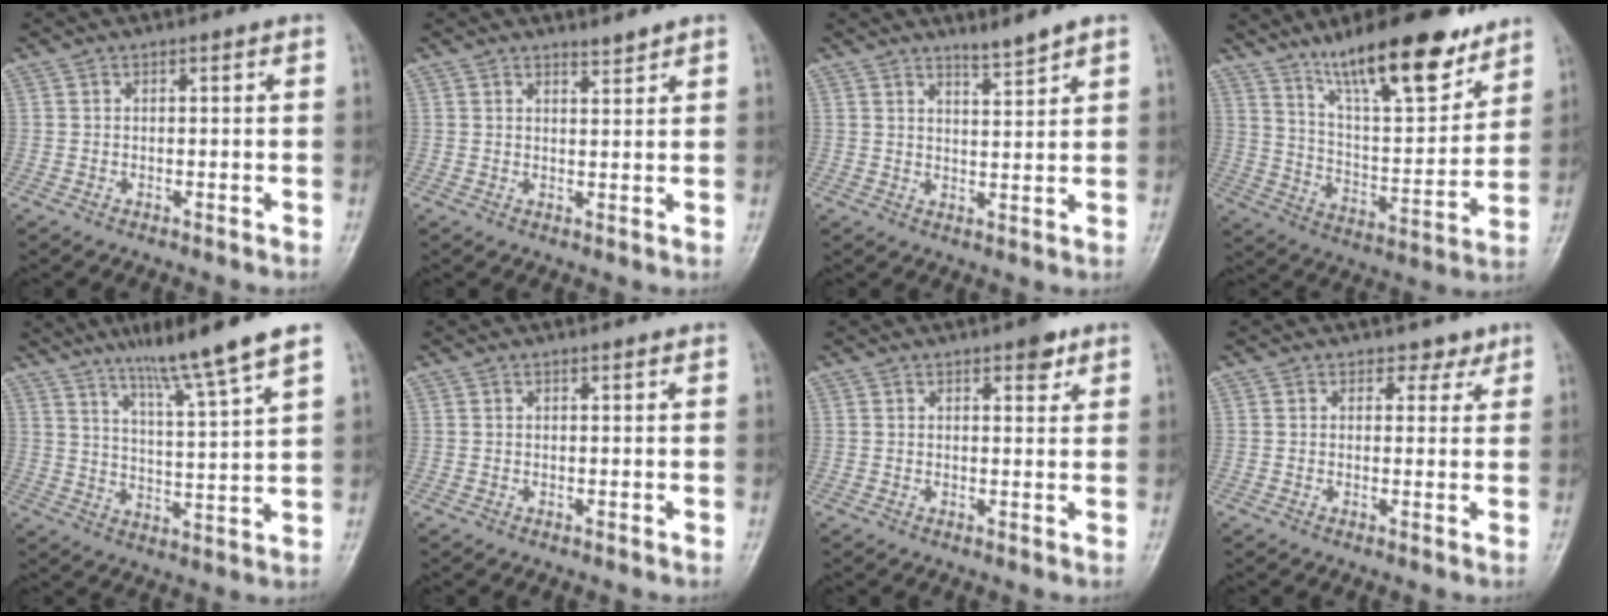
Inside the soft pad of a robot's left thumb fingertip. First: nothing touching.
{"total": 1.8, "force": [1.7, 0.1, 0.6], "torque": [-0.003, -0.018, 0.030]}
{"total": 3.5, "force": [3.1, -0.1, 1.7], "torque": [-0.028, -0.030, 0.056]}
{"total": 19.6, "force": [13.7, 5.6, 12.9], "torque": [-0.168, -0.073, 0.233]}
{"total": 12.9, "force": [9.3, 0.0, 8.9], "torque": [-0.143, -0.049, 0.155]}
{"total": 0.9, "force": [0.8, 0.0, 0.4], "torque": [-0.005, -0.002, 0.014]}
{"total": 3.6, "force": [2.3, 1.4, 2.3], "torque": [-0.018, -0.010, 0.029]}
{"total": 2.5, "force": [1.8, 1.6, 0.4], "torque": [0.017, -0.010, 0.021]}